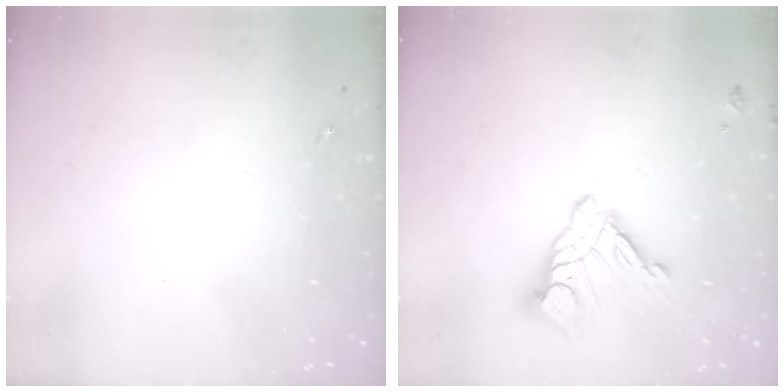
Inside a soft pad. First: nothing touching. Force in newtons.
{"total": 12.6, "press": 12.5, "slide": 1.1}